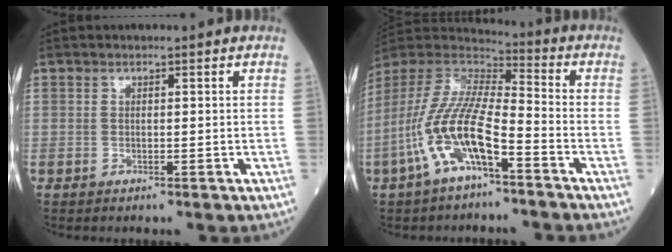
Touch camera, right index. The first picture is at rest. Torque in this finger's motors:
{"motor_torque": [0.66, -0.41, 1.05, 0.16]}